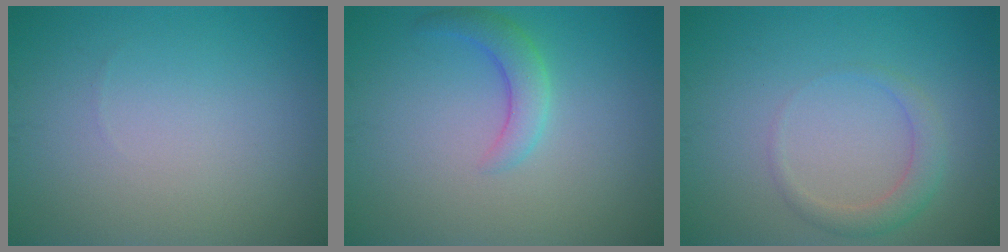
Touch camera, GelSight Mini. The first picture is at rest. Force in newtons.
{"total": 2.6, "press": 2.6, "slide": 0.1}
{"total": 2.1, "press": 2.1, "slide": 0.1}